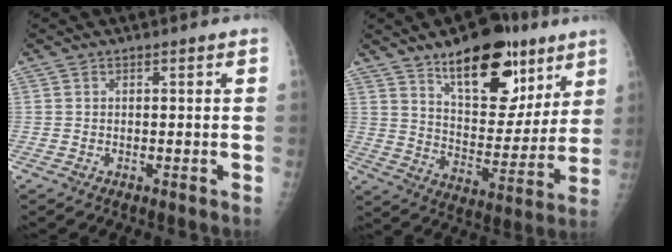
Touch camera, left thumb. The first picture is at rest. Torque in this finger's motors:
{"motor_torque": [0.46, 0.59, 0.13, -0.04, 0.14]}